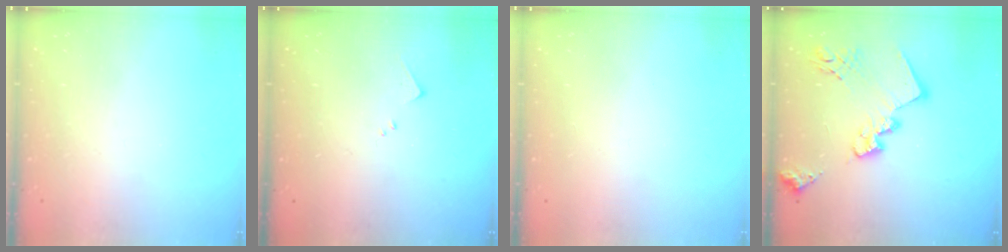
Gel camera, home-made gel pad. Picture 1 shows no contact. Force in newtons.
{"total": 5.7, "press": 5.6, "slide": 0.4}
{"total": 0.0}
{"total": 18.9, "press": 18.9, "slide": 1.3}